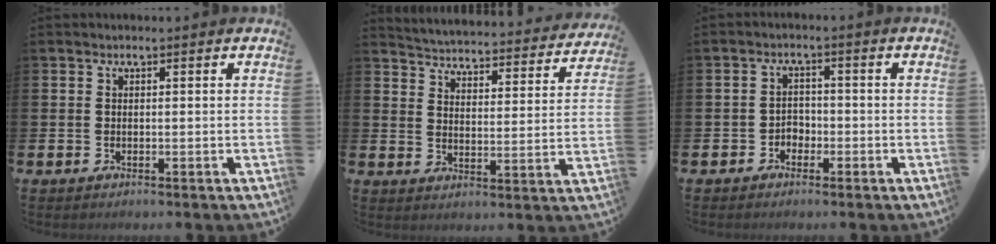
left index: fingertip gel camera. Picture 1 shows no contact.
{"total": 4.3, "force": [4.3, 0.6, 0.4], "torque": [-0.023, -0.044, 0.066]}
{"total": 2.2, "force": [-1.6, 1.6, 0.3], "torque": [-0.007, 0.004, -0.038]}